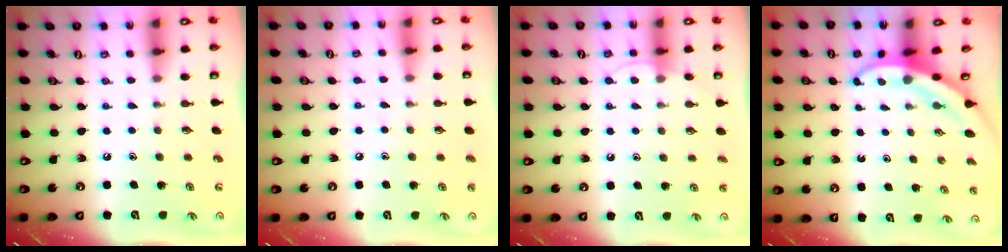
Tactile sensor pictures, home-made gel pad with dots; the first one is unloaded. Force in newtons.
{"total": 5.2, "press": 5.2, "slide": 0.5}
{"total": 4.8, "press": 4.8, "slide": 0.6}
{"total": 3.7, "press": 3.7, "slide": 0.5}